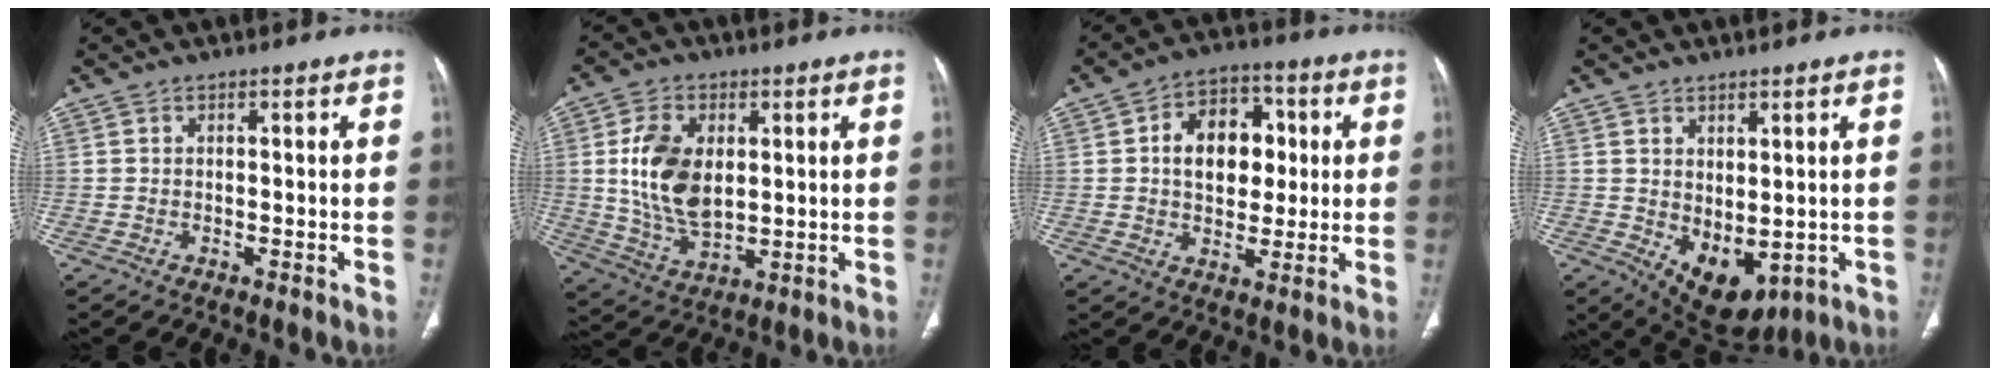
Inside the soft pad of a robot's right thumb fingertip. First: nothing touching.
{"total": 12.9, "force": [1.9, 8.0, 9.9], "torque": [-0.174, -0.013, 0.045]}
{"total": 12.4, "force": [1.8, 8.9, 8.5], "torque": [-0.086, 0.013, 0.025]}
{"total": 8.5, "force": [-0.7, 5.1, 6.8], "torque": [-0.080, -0.010, 0.020]}